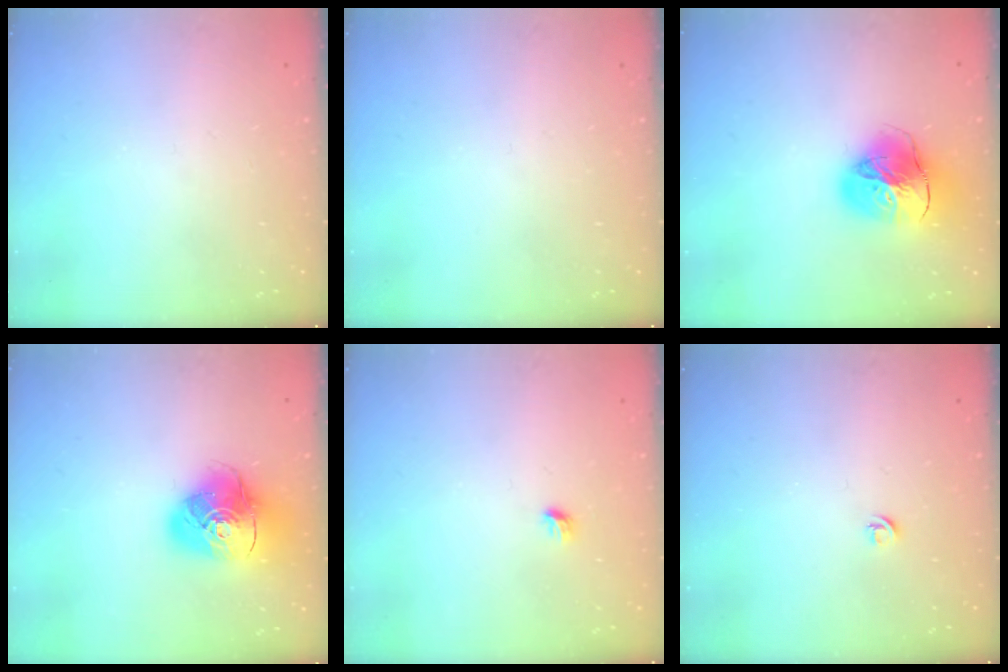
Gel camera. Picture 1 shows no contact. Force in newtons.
{"total": 0.0}
{"total": 17.8, "press": 17.7, "slide": 2.1}
{"total": 16.0, "press": 15.9, "slide": 1.8}
{"total": 3.7, "press": 3.6, "slide": 1.0}
{"total": 3.6, "press": 3.6, "slide": 0.5}